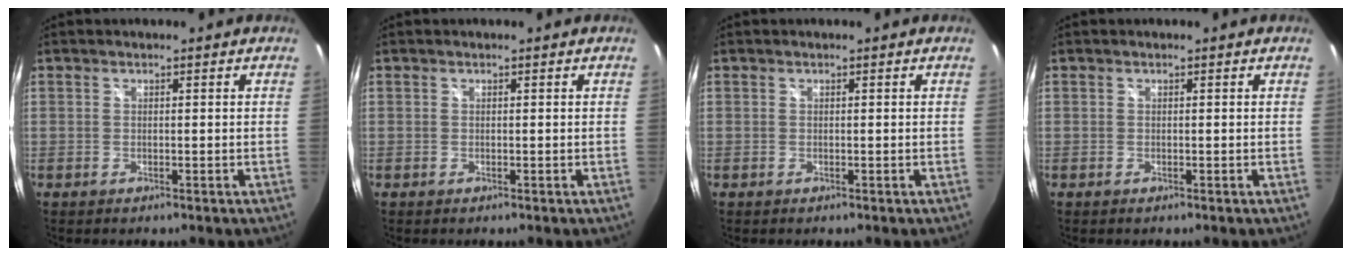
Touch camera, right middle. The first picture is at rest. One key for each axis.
{"total": 0.0}
{"total": 0.0}
{"total": 0.0}